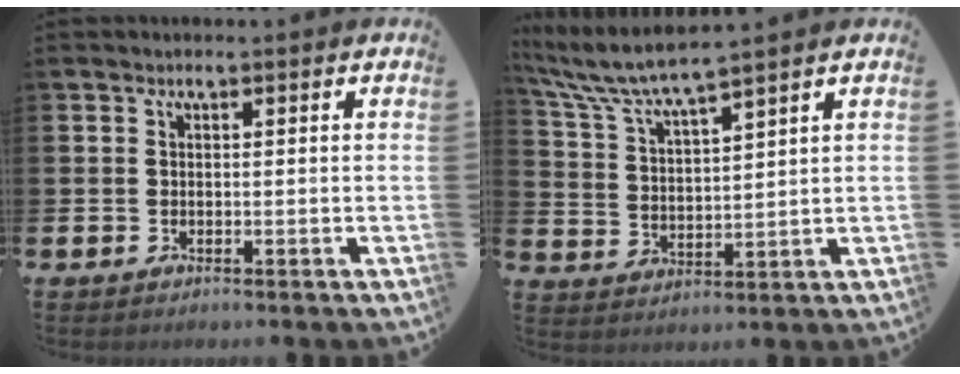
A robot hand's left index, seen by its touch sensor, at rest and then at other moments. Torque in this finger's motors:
{"motor_torque": [0.21, -0.22, 0.20, 0.21]}